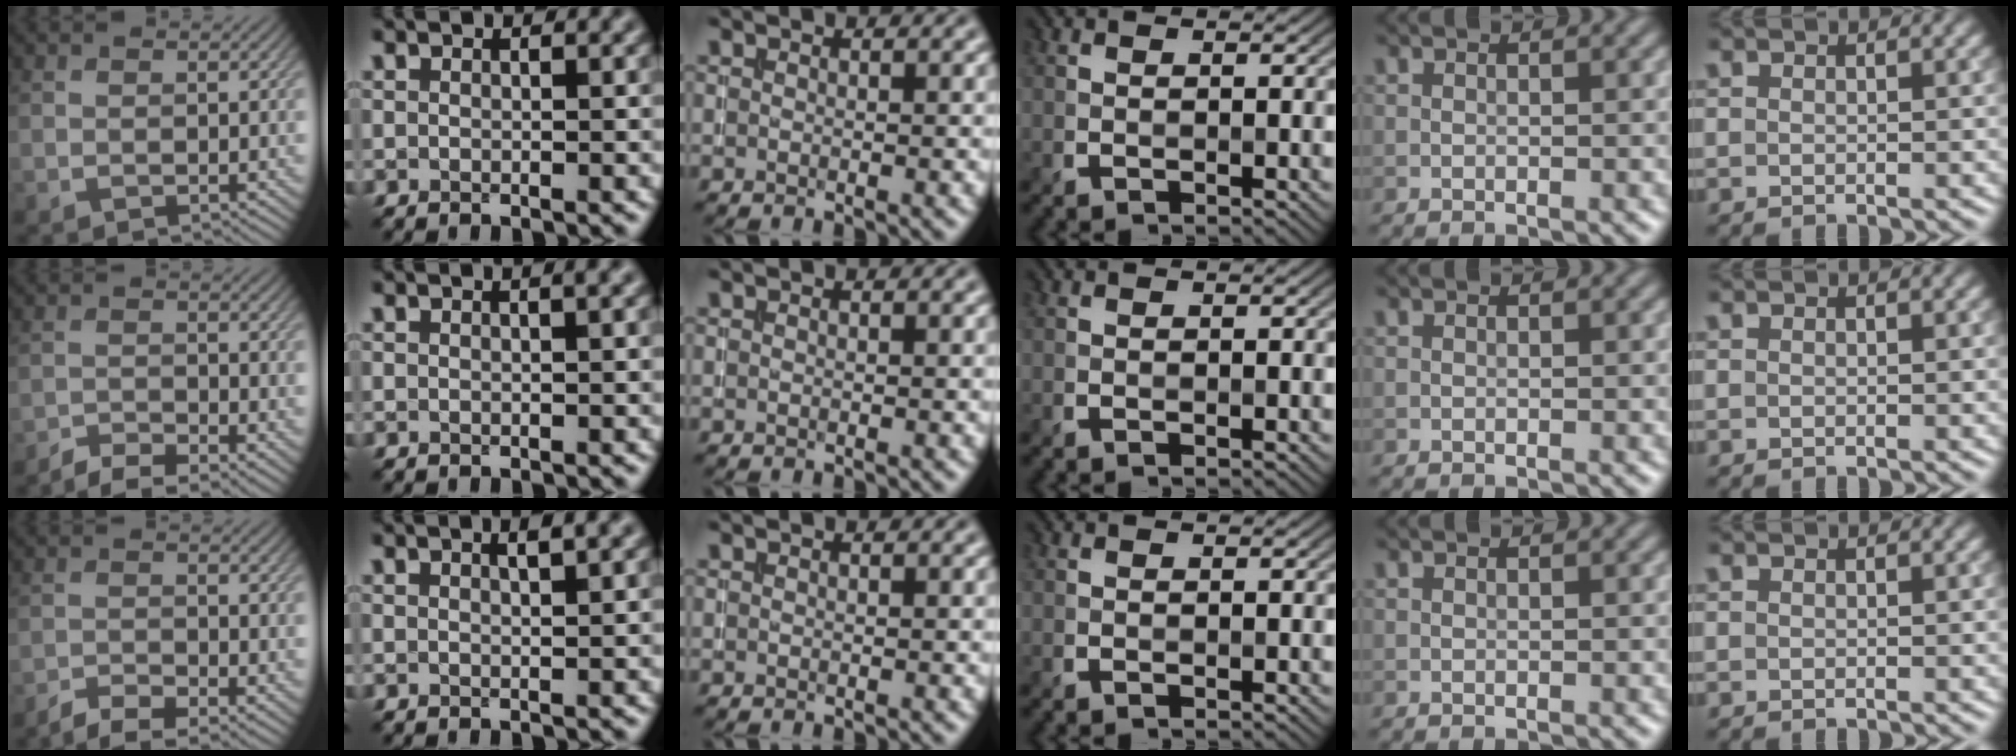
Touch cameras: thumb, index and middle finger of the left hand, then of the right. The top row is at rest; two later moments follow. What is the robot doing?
{"motion": "pour", "object": "almond"}